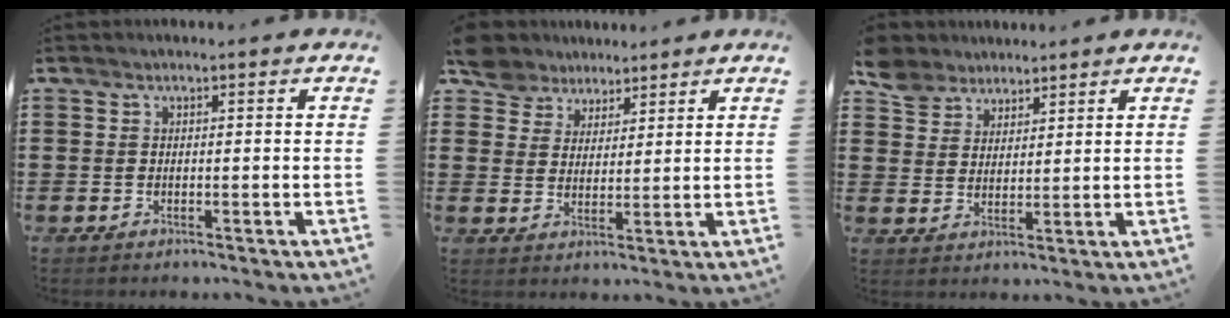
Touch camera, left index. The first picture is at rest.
{"total": 5.1, "force": [4.3, 2.7, 0.1], "torque": [-0.029, 0.001, 0.082]}
{"total": 5.3, "force": [4.5, 2.7, 0.5], "torque": [-0.034, -0.002, 0.088]}